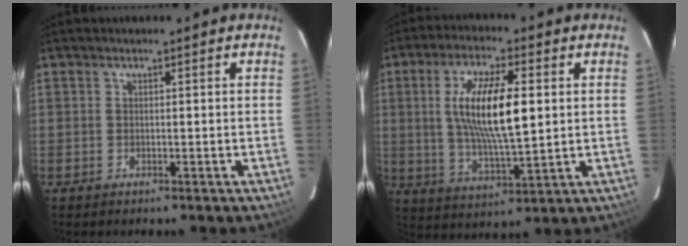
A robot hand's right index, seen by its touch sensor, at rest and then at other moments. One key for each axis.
{"total": 13.8, "fx": 2.1, "fy": 3.9, "fz": 13.1, "tx": -0.245, "ty": 0.000, "tz": 0.043}